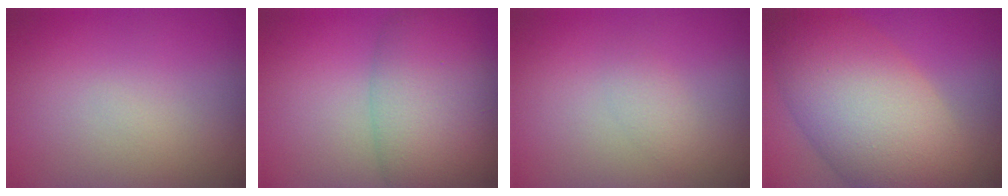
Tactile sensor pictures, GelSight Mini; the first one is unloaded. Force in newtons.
{"total": 7.6, "press": 7.6, "slide": 0.2}
{"total": 1.2, "press": 1.2, "slide": 0.1}
{"total": 10.9, "press": 10.9, "slide": 0.2}